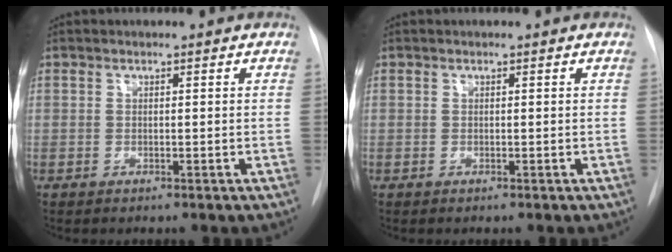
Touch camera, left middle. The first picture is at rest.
{"total": 0.0}